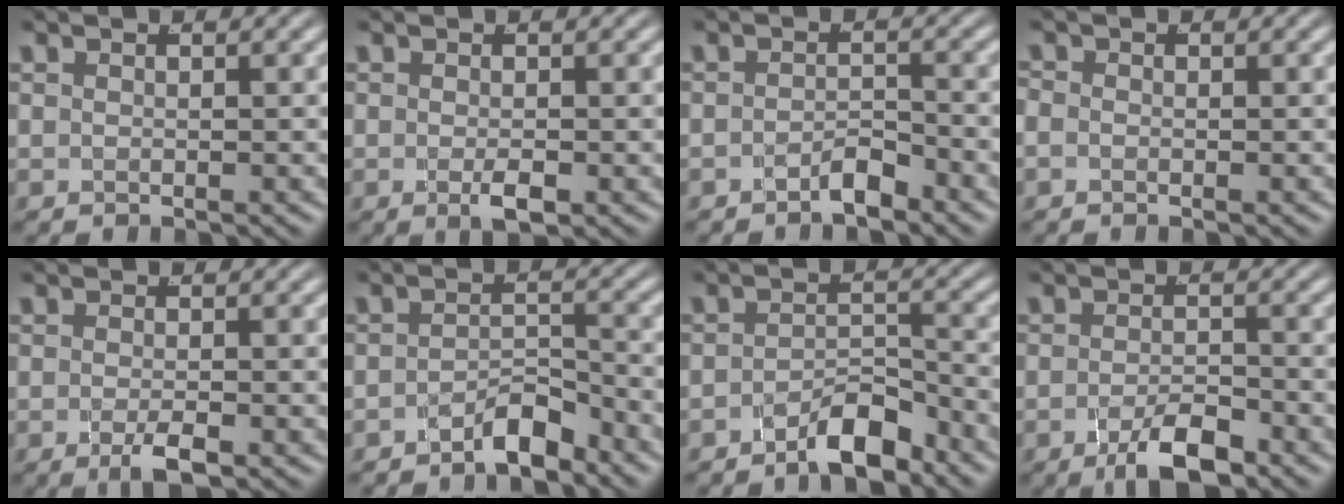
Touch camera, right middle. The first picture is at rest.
{"total": 1.7, "force": [-0.7, 0.4, 1.5], "torque": [-0.028, -0.007, -0.011]}
{"total": 2.1, "force": [-1.9, 0.4, 0.8], "torque": [-0.006, -0.001, -0.036]}
{"total": 1.4, "force": [-0.5, 1.2, 0.5], "torque": [-0.019, -0.006, -0.011]}
{"total": 2.1, "force": [-1.2, 0.4, 1.7], "torque": [-0.032, -0.008, -0.019]}
{"total": 3.4, "force": [-3.0, 0.8, 1.4], "torque": [-0.009, -0.001, -0.053]}
{"total": 3.9, "force": [-3.4, 0.8, 1.8], "torque": [-0.013, -0.002, -0.060]}
{"total": 4.1, "force": [-2.8, 0.9, 2.8], "torque": [-0.041, -0.009, -0.047]}